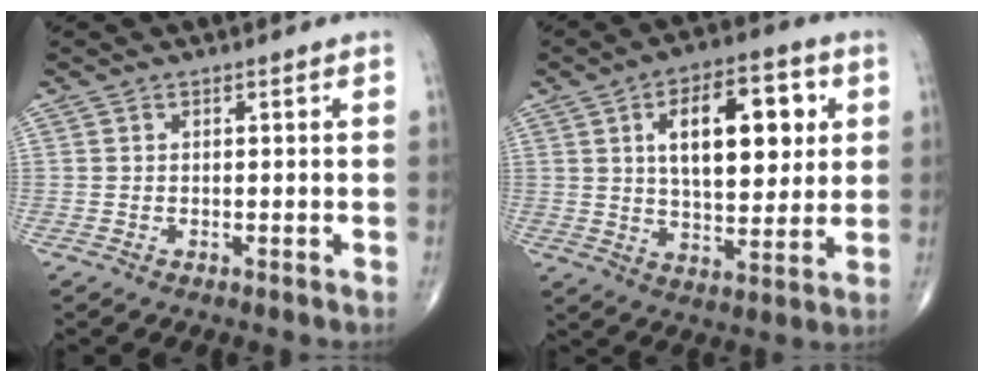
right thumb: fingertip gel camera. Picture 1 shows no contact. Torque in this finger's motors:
{"motor_torque": [-0.88, 1.69, 1.38, 0.72, 0.21]}